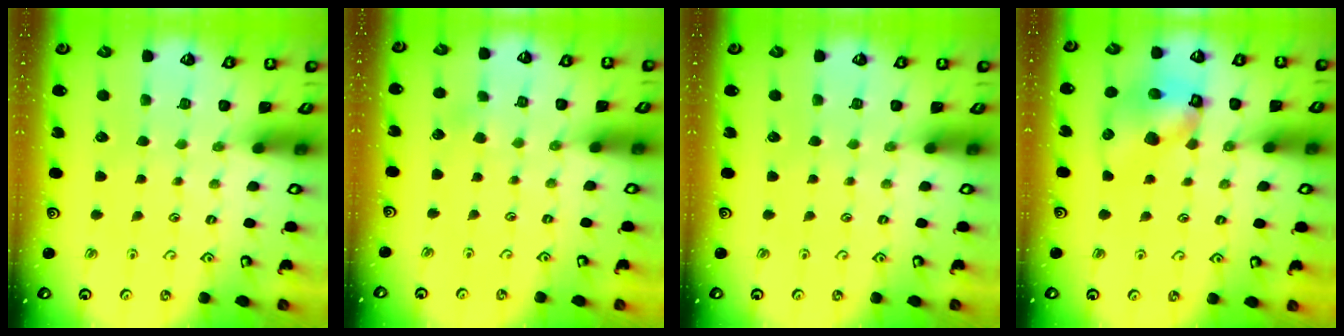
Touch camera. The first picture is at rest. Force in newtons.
{"total": 1.7, "press": 1.7, "slide": 0.1}
{"total": 0.0}
{"total": 11.0, "press": 10.9, "slide": 1.7}